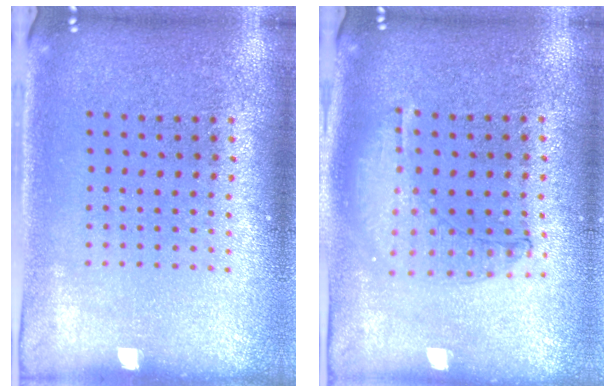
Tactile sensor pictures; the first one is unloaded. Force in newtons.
{"total": 1.0, "press": 1.0, "slide": 0.3}